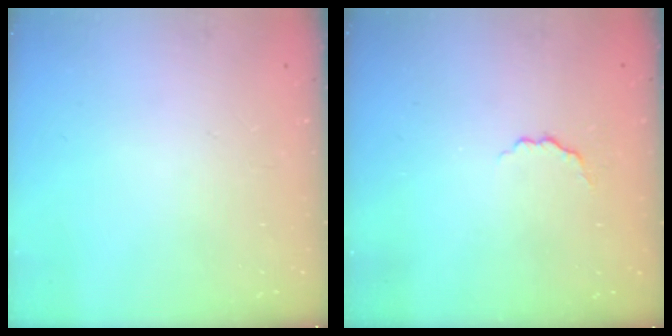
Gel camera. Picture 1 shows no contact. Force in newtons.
{"total": 3.3, "press": 3.1, "slide": 1.0}